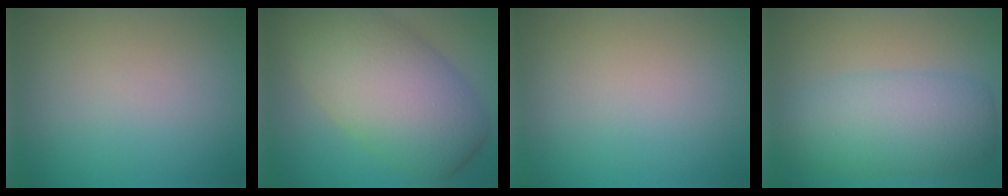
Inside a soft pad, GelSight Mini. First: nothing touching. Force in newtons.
{"total": 11.2, "press": 11.2, "slide": 0.8}
{"total": 0.0}
{"total": 6.7, "press": 6.7, "slide": 0.1}